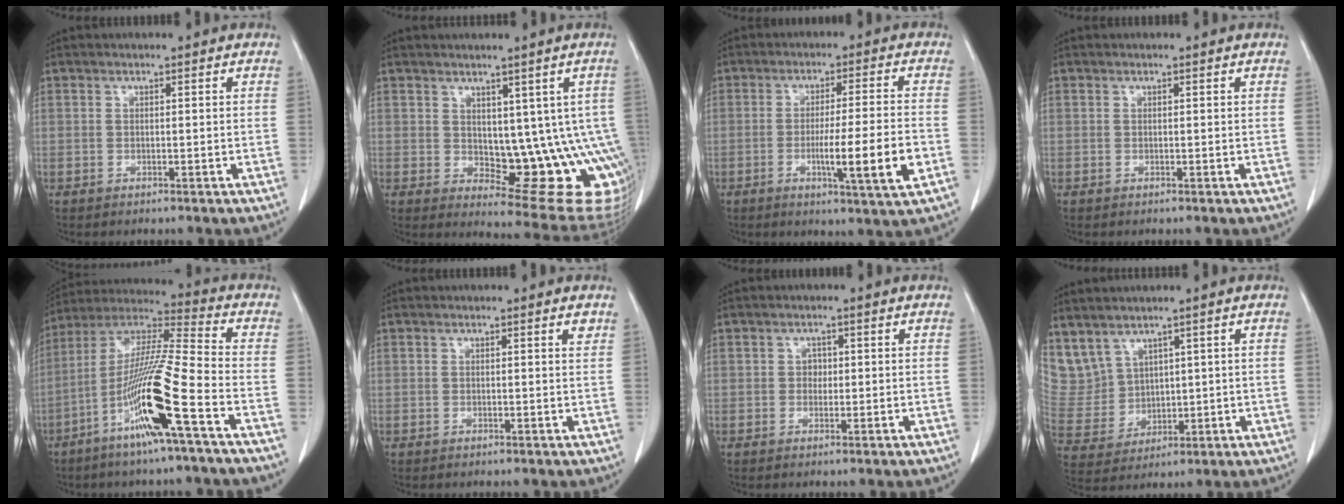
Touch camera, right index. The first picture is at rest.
{"total": 13.4, "force": [0.0, 6.7, 11.6], "torque": [-0.115, 0.001, 0.017]}
{"total": 10.1, "force": [-2.9, -0.3, 9.7], "torque": [-0.154, -0.017, -0.047]}
{"total": 0.0}
{"total": 15.7, "force": [-6.7, -0.7, 14.2], "torque": [-0.283, -0.009, -0.131]}
{"total": 1.0, "force": [0.7, 0.1, 0.7], "torque": [-0.007, -0.004, 0.008]}
{"total": 1.5, "force": [0.2, 1.3, 0.7], "torque": [-0.009, 0.003, 0.002]}
{"total": 10.4, "force": [6.3, 8.1, 1.2], "torque": [-0.047, 0.046, 0.154]}